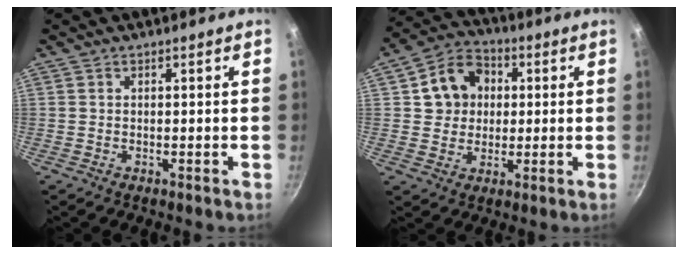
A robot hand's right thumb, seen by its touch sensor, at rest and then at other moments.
{"total": 10.8, "force": [1.8, 9.2, 5.3], "torque": [-0.056, 0.010, 0.023]}